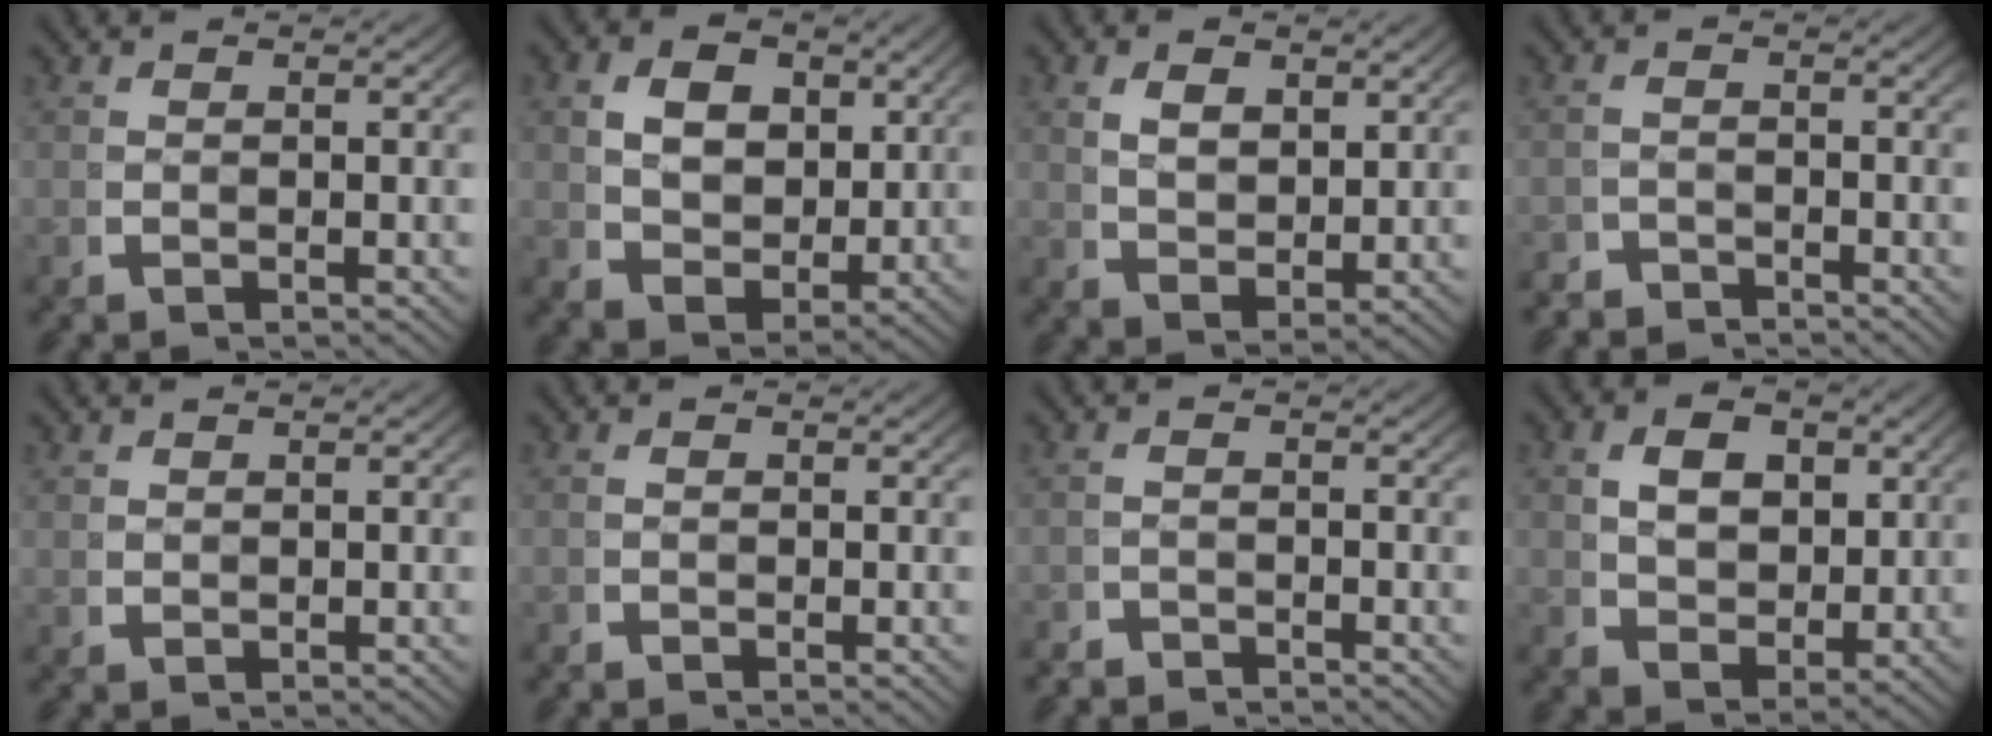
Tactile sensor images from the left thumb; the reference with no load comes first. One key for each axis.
{"total": 6.5, "fx": 1.2, "fy": 4.8, "fz": 4.2, "tx": -0.077, "ty": -0.029, "tz": 0.031}
{"total": 3.2, "fx": 1.6, "fy": 1.8, "fz": 2.1, "tx": -0.032, "ty": -0.011, "tz": 0.041}
{"total": 2.8, "fx": -2.7, "fy": 0.6, "fz": -0.2, "tx": 0.007, "ty": -0.016, "tz": -0.047}
{"total": 1.0, "fx": 0.9, "fy": 0.2, "fz": 0.1, "tx": -0.002, "ty": 0.000, "tz": 0.026}
{"total": 0.0}
{"total": 2.5, "fx": -2.4, "fy": 0.5, "fz": -0.1, "tx": 0.005, "ty": -0.015, "tz": -0.041}
{"total": 5.2, "fx": 1.2, "fy": 3.7, "fz": 3.5, "tx": -0.058, "ty": -0.018, "tz": 0.032}